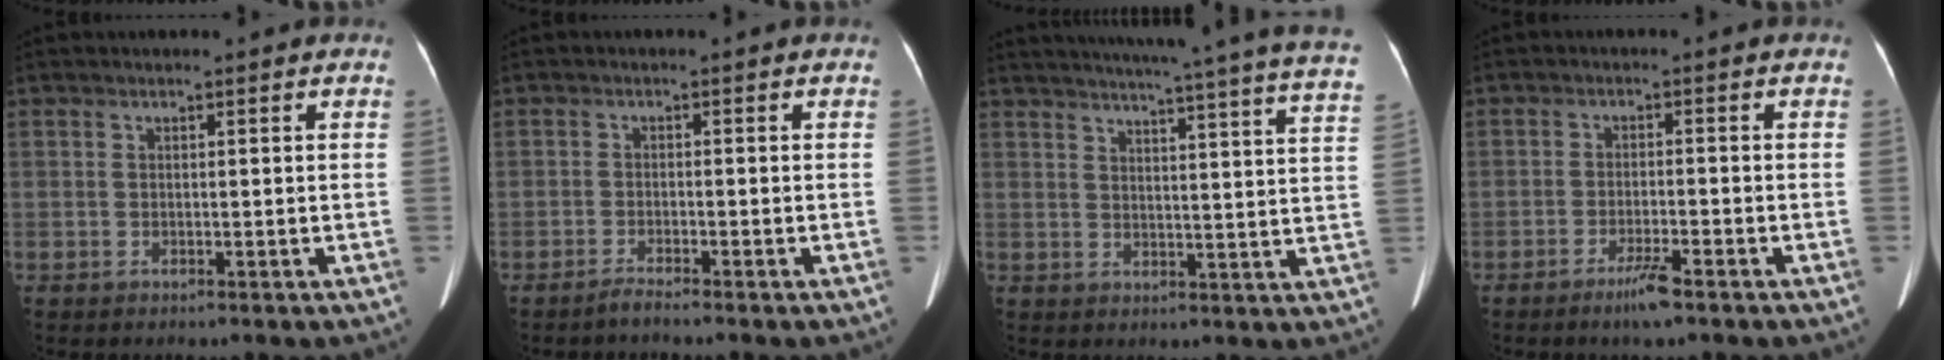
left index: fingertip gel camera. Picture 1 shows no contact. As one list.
[{"total": 1.6, "force": [-1.5, -0.3, 0.5], "torque": [-0.016, -0.003, -0.029]}, {"total": 27.9, "force": [25.3, -0.7, 11.6], "torque": [-0.175, -0.073, 0.294]}, {"total": 3.6, "force": [-2.7, 0.1, 2.5], "torque": [-0.052, -0.006, -0.047]}]